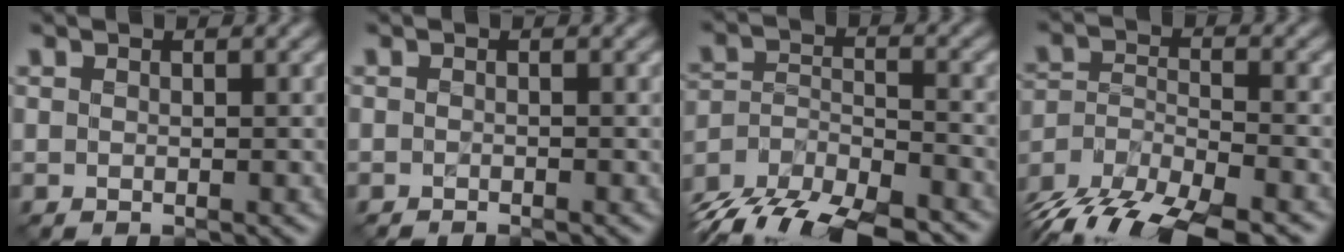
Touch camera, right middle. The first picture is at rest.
{"total": 0.6, "force": [-0.5, 0.0, 0.2], "torque": [-0.002, -0.002, -0.010]}
{"total": 13.3, "force": [-11.4, 5.1, 4.6], "torque": [-0.079, -0.004, -0.174]}
{"total": 12.4, "force": [-10.3, 4.7, 5.1], "torque": [-0.093, -0.015, -0.161]}